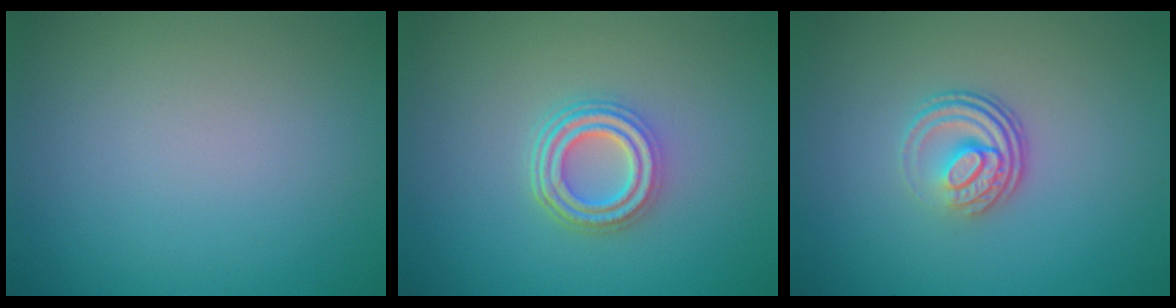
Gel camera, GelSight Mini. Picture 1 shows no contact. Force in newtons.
{"total": 4.2, "press": 3.2, "slide": 2.8}
{"total": 3.7, "press": 2.5, "slide": 2.8}